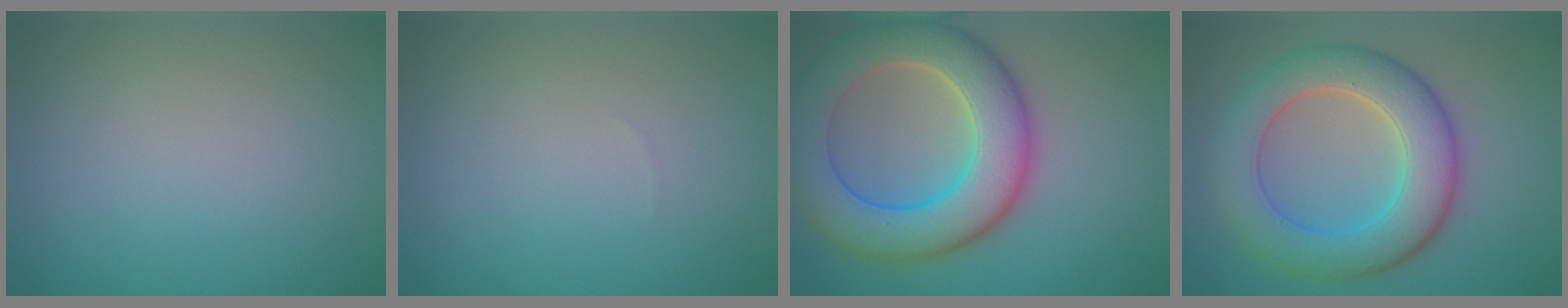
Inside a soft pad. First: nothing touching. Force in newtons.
{"total": 0.0}
{"total": 9.9, "press": 9.8, "slide": 0.7}
{"total": 7.8, "press": 7.8, "slide": 0.4}